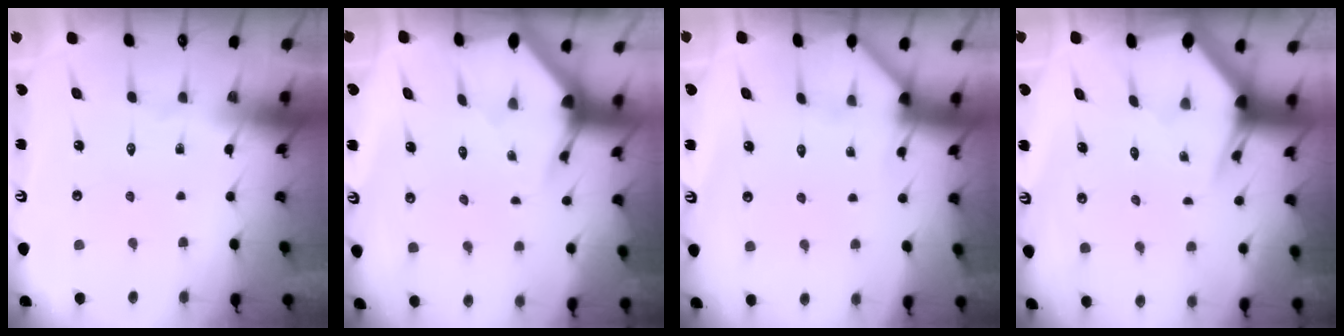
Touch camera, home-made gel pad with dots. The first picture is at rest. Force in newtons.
{"total": 2.9, "press": 2.9, "slide": 0.1}
{"total": 2.7, "press": 2.7, "slide": 0.2}
{"total": 3.8, "press": 3.8, "slide": 0.1}